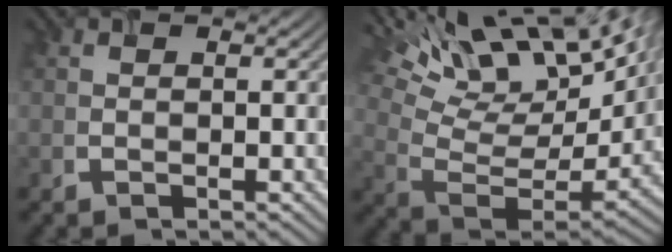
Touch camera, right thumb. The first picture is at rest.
{"total": 18.2, "force": [11.8, 6.7, 12.1], "torque": [-0.228, 0.022, 0.188]}